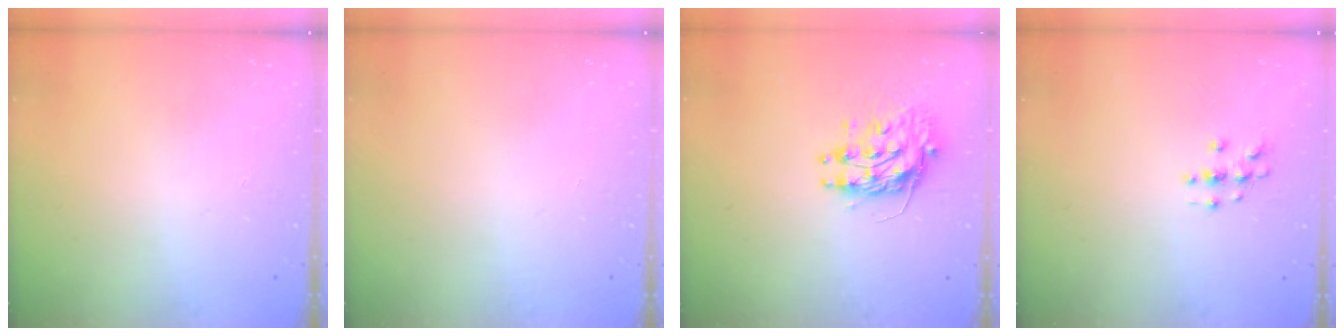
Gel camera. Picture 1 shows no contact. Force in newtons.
{"total": 0.0}
{"total": 10.4, "press": 10.4, "slide": 0.9}
{"total": 2.9, "press": 2.9, "slide": 0.3}